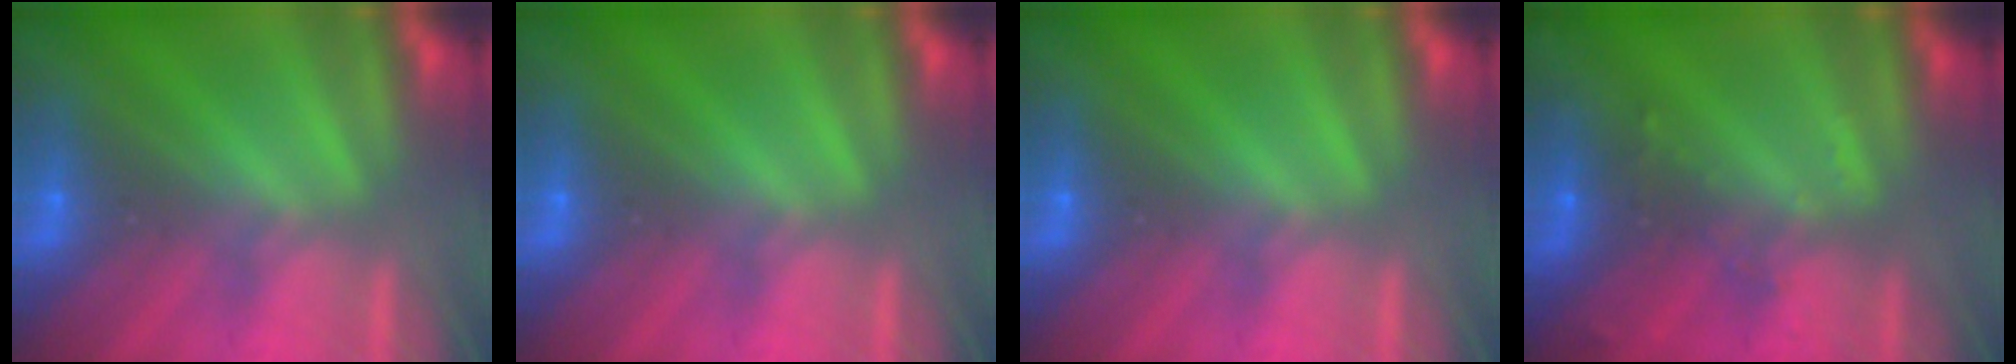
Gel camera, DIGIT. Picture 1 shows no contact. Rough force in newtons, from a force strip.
{"total": 0.0}
{"total": 0.0}
{"total": 2.9}